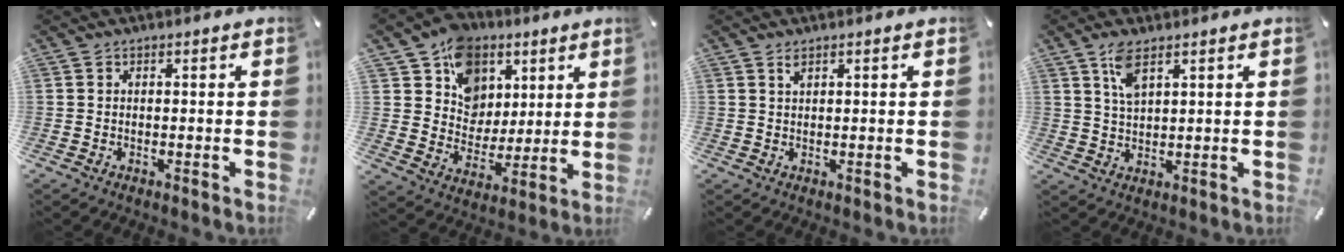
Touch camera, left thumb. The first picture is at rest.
{"total": 13.0, "force": [5.8, 11.2, 3.2], "torque": [-0.065, -0.040, 0.113]}
{"total": 1.2, "force": [0.9, 0.3, 0.8], "torque": [-0.018, 0.000, 0.015]}
{"total": 5.5, "force": [3.2, 2.0, 4.0], "torque": [-0.088, 0.002, 0.058]}